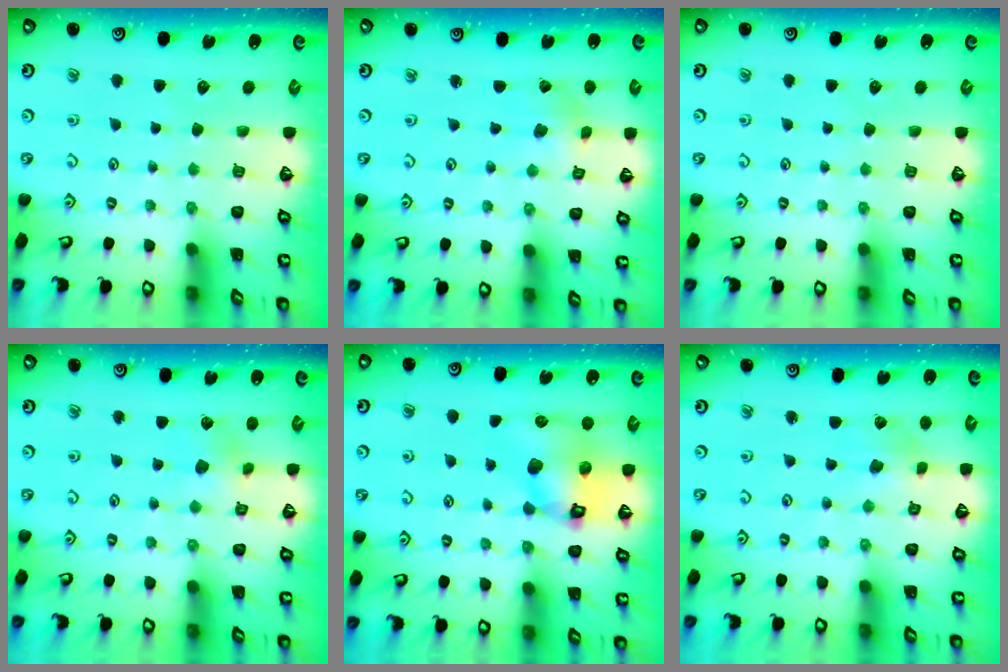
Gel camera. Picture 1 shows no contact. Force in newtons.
{"total": 1.7, "press": 1.7, "slide": 0.3}
{"total": 0.0}
{"total": 3.2, "press": 3.2, "slide": 0.3}
{"total": 11.8, "press": 11.7, "slide": 1.7}
{"total": 2.3, "press": 2.3, "slide": 0.5}